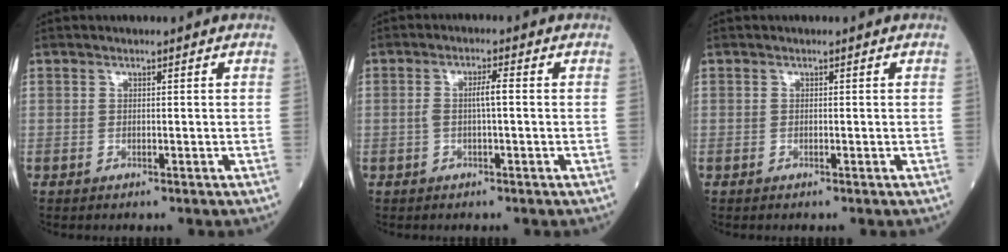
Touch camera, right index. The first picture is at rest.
{"total": 2.9, "force": [0.0, 0.2, 2.9], "torque": [-0.056, 0.005, -0.001]}
{"total": 0.0}